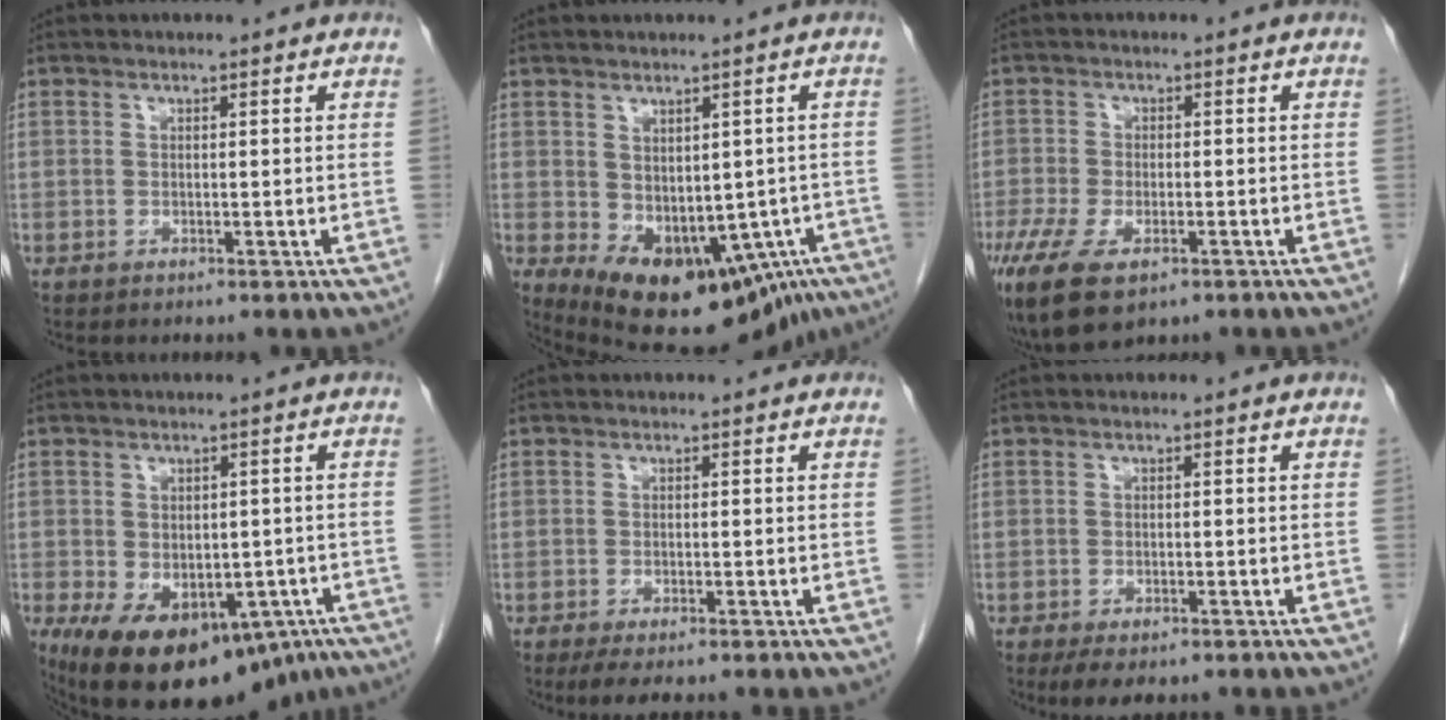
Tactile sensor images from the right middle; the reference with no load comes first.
{"total": 17.8, "force": [-9.6, 9.7, 11.5], "torque": [-0.150, -0.024, -0.104]}
{"total": 11.5, "force": [-6.8, 4.9, 7.9], "torque": [-0.165, -0.023, -0.107]}
{"total": 16.3, "force": [-9.9, 8.8, 9.4], "torque": [-0.142, -0.017, -0.121]}
{"total": 4.2, "force": [-3.2, 1.0, 2.6], "torque": [-0.039, -0.010, -0.046]}
{"total": 4.2, "force": [-3.0, 1.7, 2.4], "torque": [-0.037, -0.007, -0.043]}